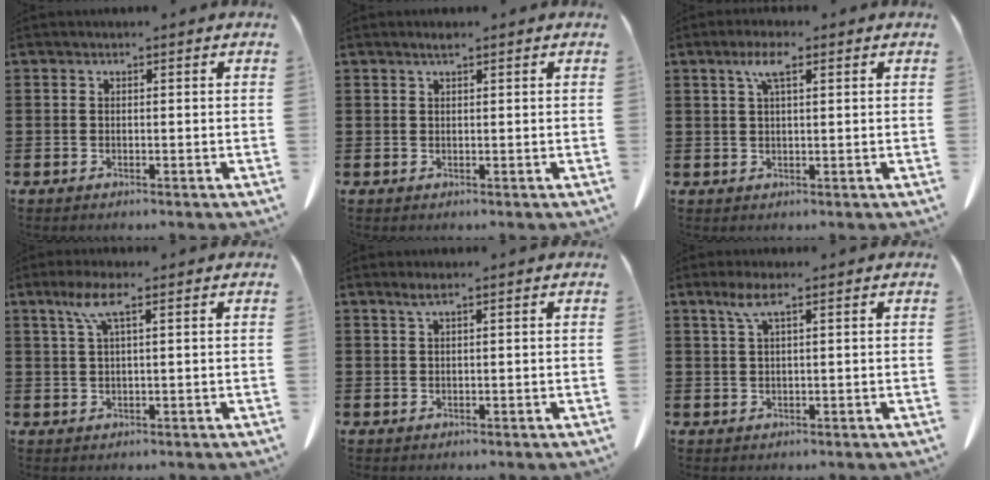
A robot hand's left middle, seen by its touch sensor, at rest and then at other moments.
{"total": 1.2, "force": [0.8, 0.1, 0.9], "torque": [-0.017, 0.002, 0.014]}
{"total": 4.1, "force": [2.1, 1.0, 3.4], "torque": [-0.074, 0.009, 0.034]}
{"total": 4.7, "force": [2.3, 0.7, 4.1], "torque": [-0.088, 0.007, 0.038]}
{"total": 1.5, "force": [0.8, 0.0, 1.2], "torque": [-0.027, 0.000, 0.015]}
{"total": 3.4, "force": [1.8, 0.5, 2.8], "torque": [-0.062, 0.004, 0.030]}